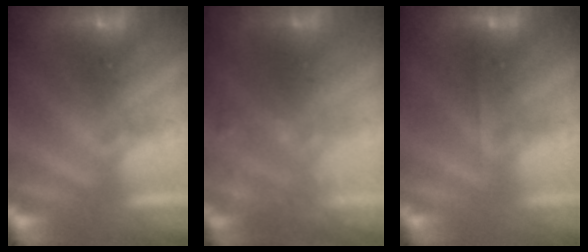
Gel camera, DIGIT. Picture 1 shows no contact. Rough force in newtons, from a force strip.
{"total": 2.0}
{"total": 2.0}